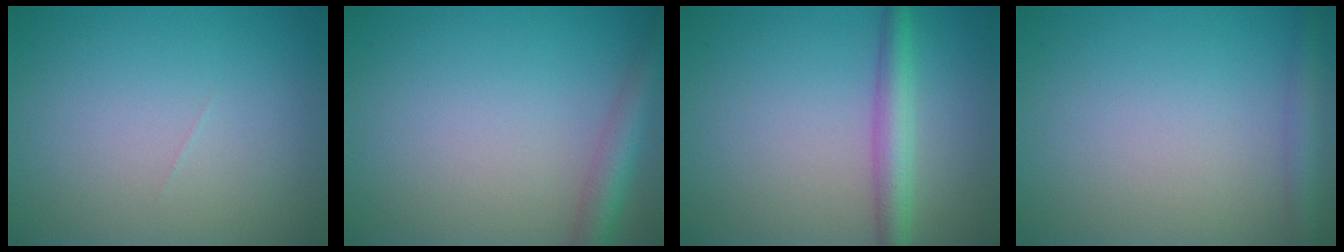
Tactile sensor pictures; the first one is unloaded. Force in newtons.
{"total": 3.3, "press": 3.3, "slide": 0.1}
{"total": 3.4, "press": 3.4, "slide": 0.1}
{"total": 2.4, "press": 2.4, "slide": 0.1}